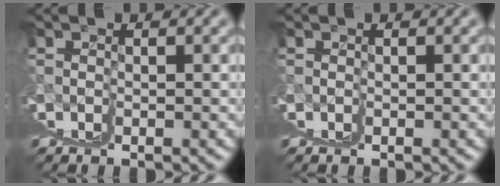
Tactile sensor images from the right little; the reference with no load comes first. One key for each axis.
{"total": 0.0}